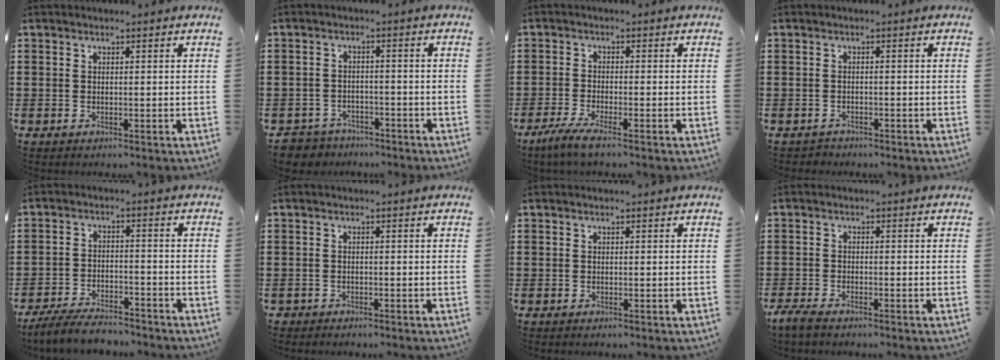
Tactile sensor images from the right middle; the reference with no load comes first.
{"total": 3.3, "force": [-3.2, 0.8, -0.2], "torque": [-0.012, -0.003, -0.072]}
{"total": 3.6, "force": [-2.8, -0.1, 2.3], "torque": [-0.059, -0.016, -0.055]}
{"total": 0.9, "force": [-0.8, 0.2, -0.1], "torque": [-0.001, 0.001, -0.019]}
{"total": 5.4, "force": [-5.0, 0.8, 1.8], "torque": [-0.040, 0.000, -0.099]}
{"total": 1.0, "force": [-0.9, 0.3, -0.1], "torque": [-0.002, 0.000, -0.021]}
{"total": 0.0}
{"total": 2.2, "force": [-1.9, 0.4, 1.1], "torque": [-0.034, -0.001, -0.041]}